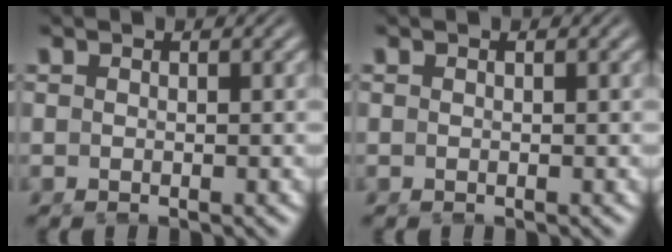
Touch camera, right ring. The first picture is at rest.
{"total": 0.0}